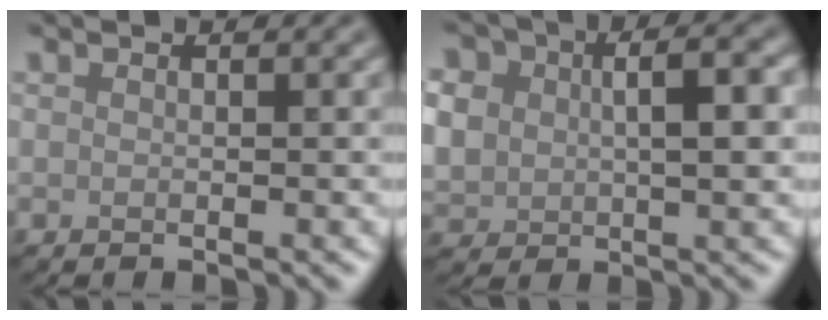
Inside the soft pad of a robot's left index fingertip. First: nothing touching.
{"total": 8.9, "force": [1.0, 6.4, 6.1], "torque": [-0.114, 0.015, 0.016]}